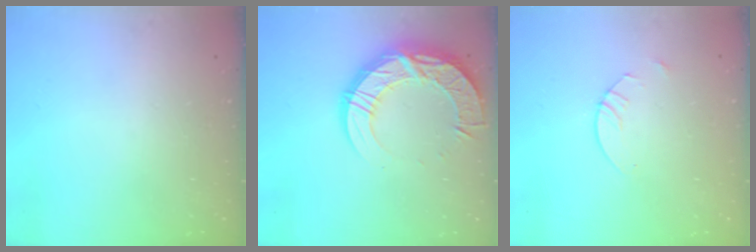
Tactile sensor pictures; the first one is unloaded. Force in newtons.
{"total": 17.4, "press": 17.4, "slide": 1.3}
{"total": 2.4, "press": 2.4, "slide": 0.1}